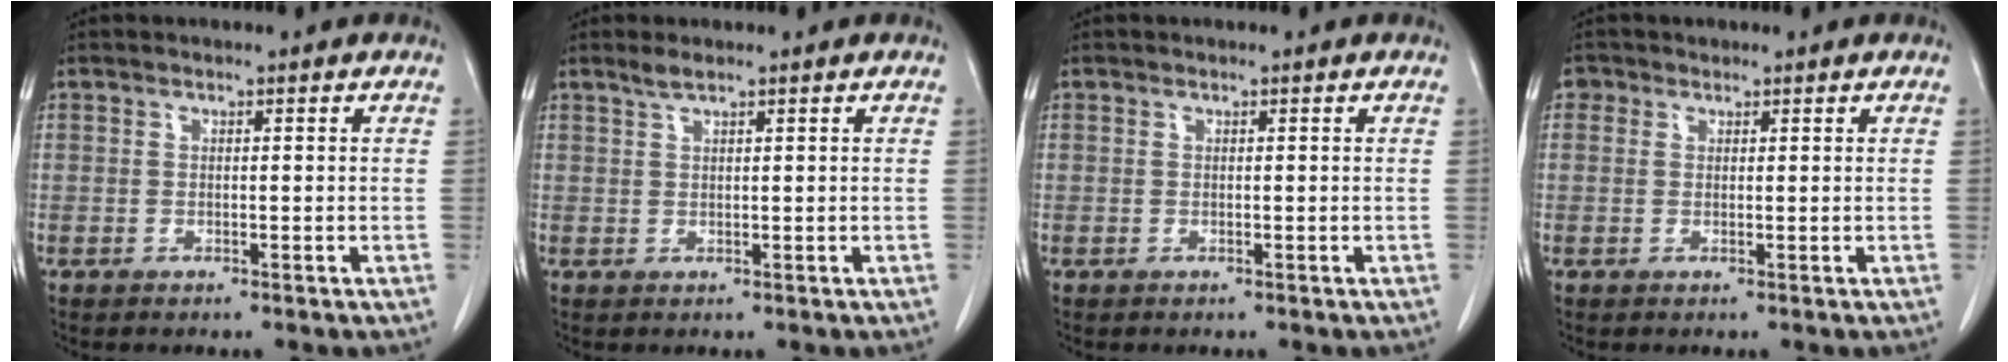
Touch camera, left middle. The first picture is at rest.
{"total": 1.3, "force": [1.1, 0.0, 0.7], "torque": [-0.018, 0.001, 0.025]}
{"total": 0.0}
{"total": 1.4, "force": [0.7, 1.2, 0.1], "torque": [0.006, 0.005, 0.007]}